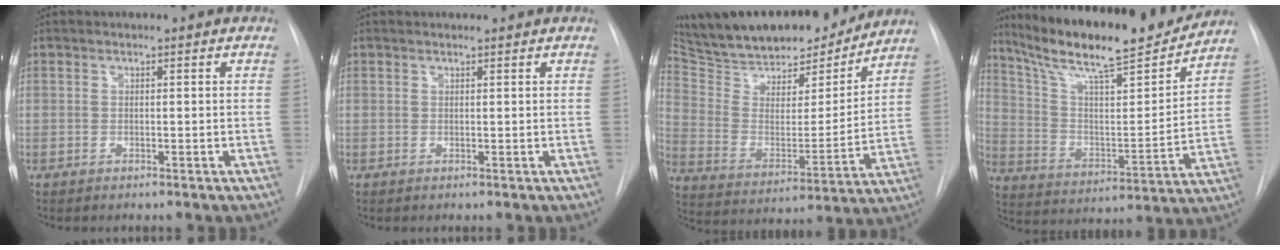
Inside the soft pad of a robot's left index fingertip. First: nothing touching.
{"total": 0.7, "force": [0.7, -0.1, -0.1], "torque": [-0.006, 0.005, 0.014]}
{"total": 24.8, "force": [22.2, 6.4, 9.1], "torque": [-0.168, -0.010, 0.339]}
{"total": 23.3, "force": [20.2, 2.6, 11.3], "torque": [-0.203, -0.021, 0.320]}